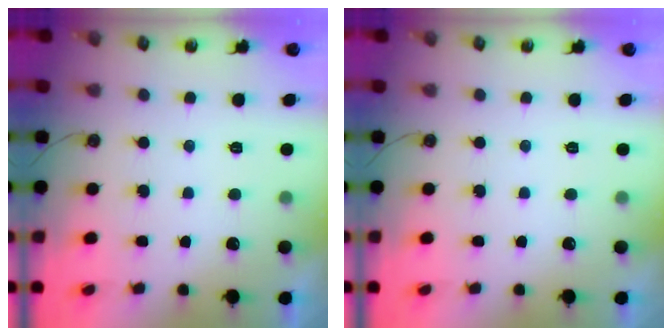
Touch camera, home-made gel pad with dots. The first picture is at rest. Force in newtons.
{"total": 0.0}